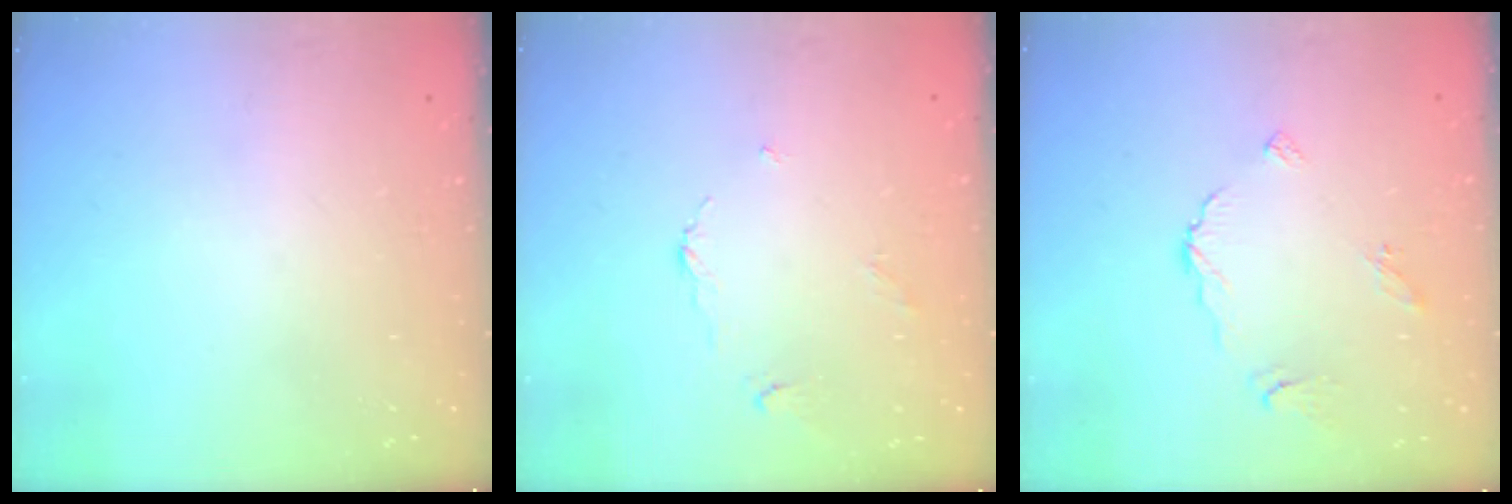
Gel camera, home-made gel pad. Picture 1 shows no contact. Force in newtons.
{"total": 2.6, "press": 2.5, "slide": 0.4}
{"total": 5.1, "press": 5.1, "slide": 0.3}